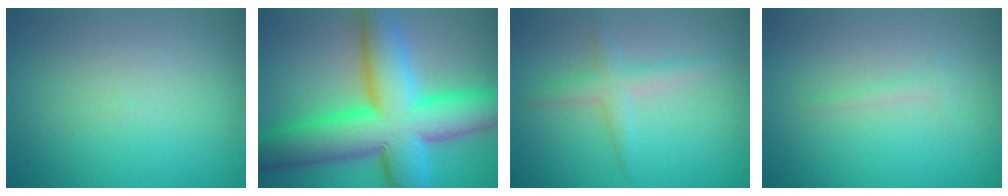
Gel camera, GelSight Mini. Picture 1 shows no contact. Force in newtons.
{"total": 14.2, "press": 14.2, "slide": 0.2}
{"total": 2.3, "press": 2.3, "slide": 0.1}
{"total": 1.0, "press": 1.0, "slide": 0.1}